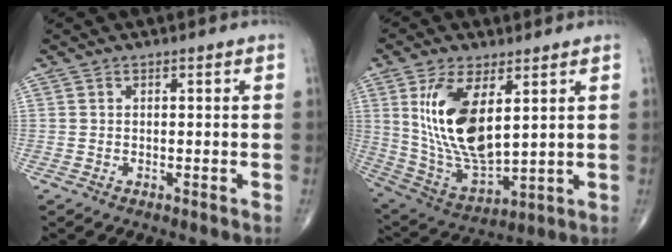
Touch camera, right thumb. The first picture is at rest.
{"total": 16.8, "force": [4.7, 7.6, 14.2], "torque": [-0.269, -0.026, 0.108]}